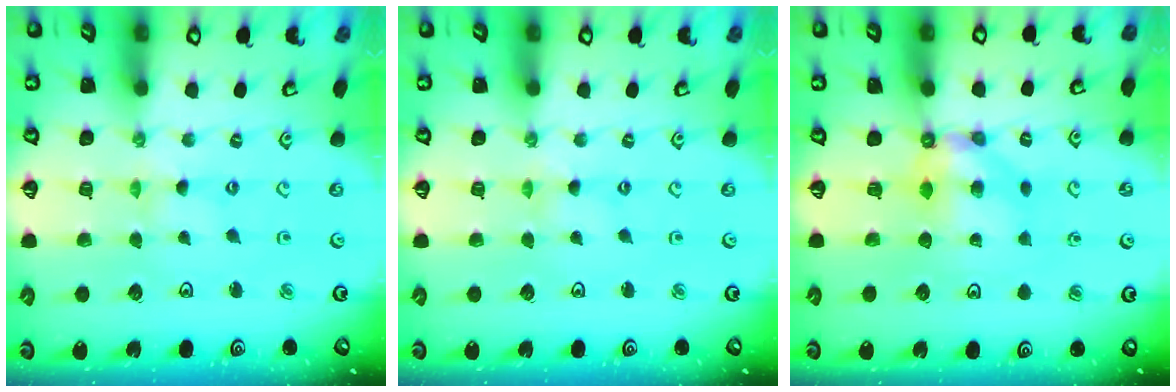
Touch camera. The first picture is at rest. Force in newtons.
{"total": 0.0}
{"total": 6.7, "press": 6.7, "slide": 0.2}